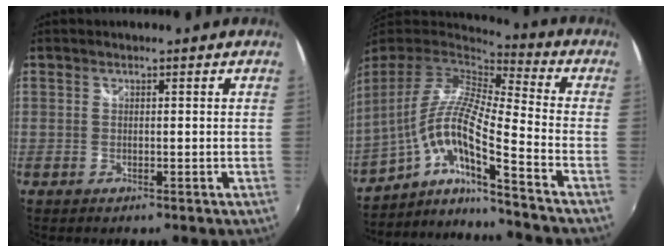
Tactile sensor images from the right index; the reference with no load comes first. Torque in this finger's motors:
{"motor_torque": [0.08, -0.21, 0.58, 0.16]}